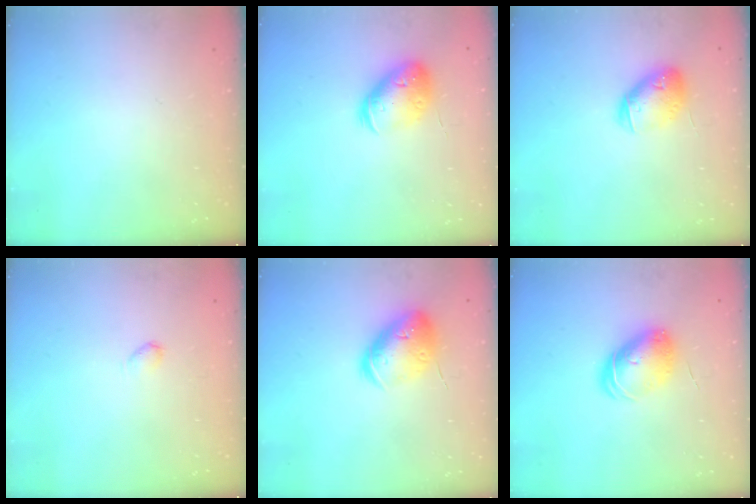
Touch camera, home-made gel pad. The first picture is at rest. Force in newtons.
{"total": 15.1, "press": 15.0, "slide": 1.6}
{"total": 11.3, "press": 11.2, "slide": 1.6}
{"total": 2.2, "press": 2.2, "slide": 0.4}
{"total": 16.0, "press": 15.9, "slide": 2.1}
{"total": 9.2, "press": 9.2, "slide": 0.3}